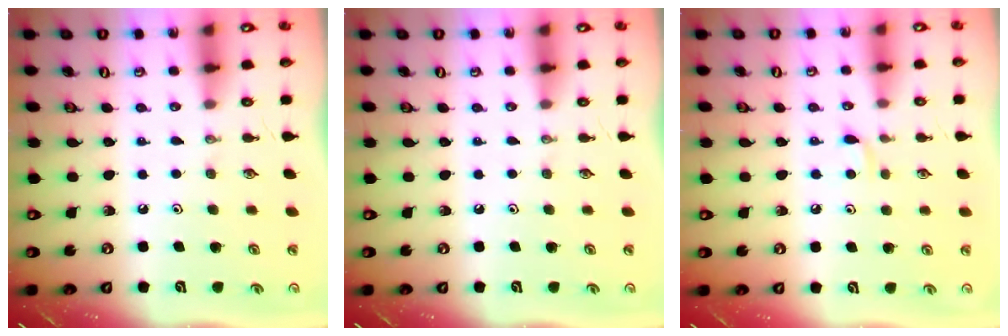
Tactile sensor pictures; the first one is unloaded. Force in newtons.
{"total": 0.0}
{"total": 4.1, "press": 4.1, "slide": 0.6}